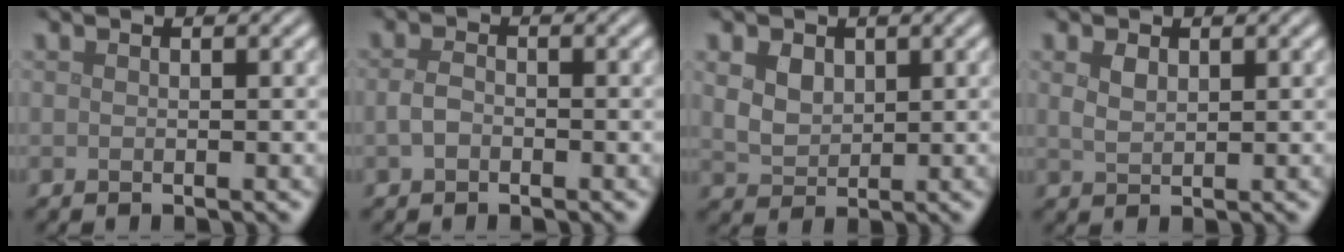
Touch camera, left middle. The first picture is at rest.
{"total": 1.4, "force": [-0.4, 0.9, 0.9], "torque": [-0.022, 0.001, -0.012]}
{"total": 3.7, "force": [1.6, 2.6, 2.0], "torque": [-0.050, 0.009, 0.026]}
{"total": 1.6, "force": [0.8, 0.9, 1.0], "torque": [-0.023, -0.001, 0.020]}